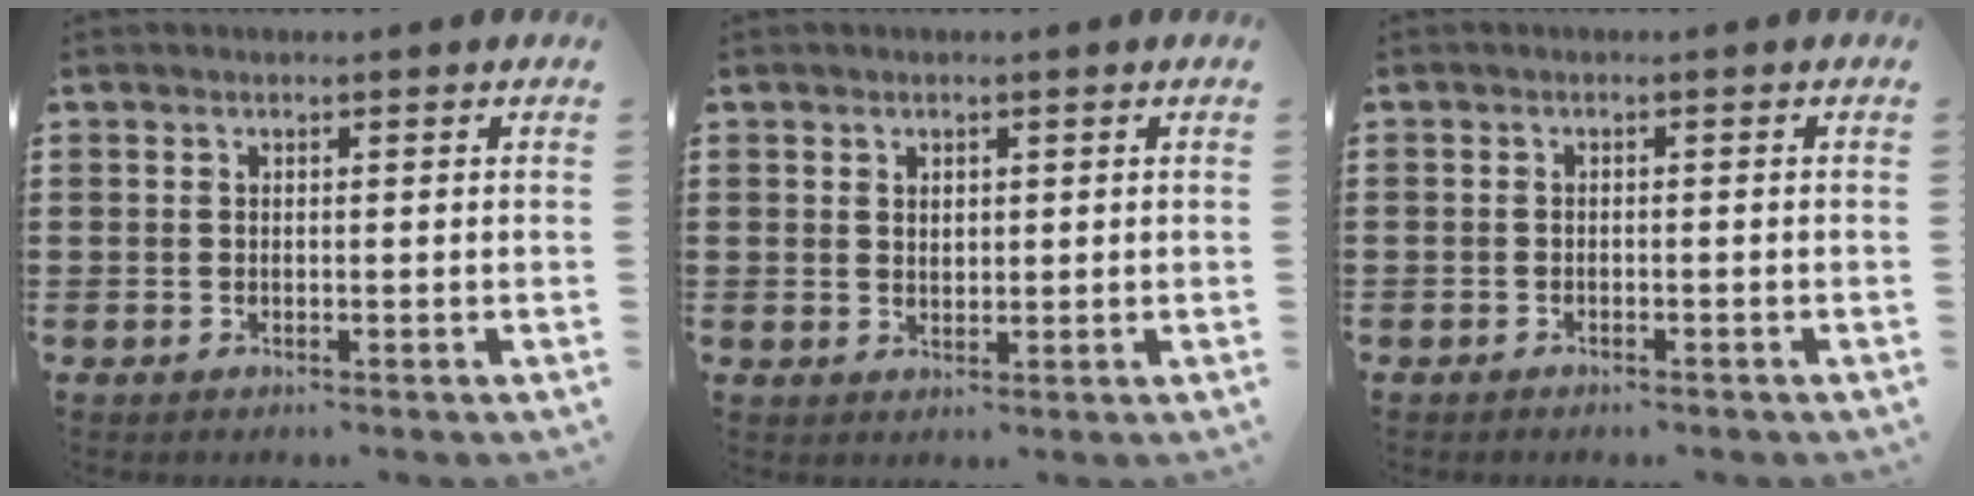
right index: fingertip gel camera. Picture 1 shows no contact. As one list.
[{"total": 1.3, "force": [0.8, 0.9, 0.5], "torque": [-0.004, 0.000, 0.013]}, {"total": 1.1, "force": [-1.1, 0.2, 0.0], "torque": [-0.004, 0.001, -0.024]}]